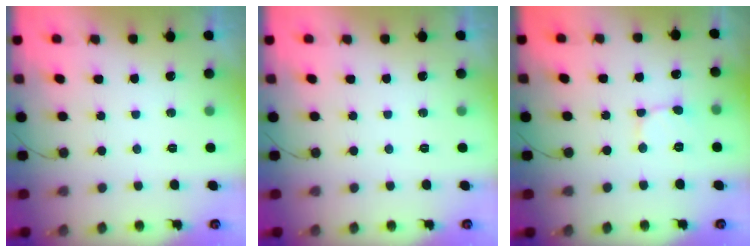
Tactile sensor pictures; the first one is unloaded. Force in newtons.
{"total": 0.0}
{"total": 2.4, "press": 2.4, "slide": 0.2}